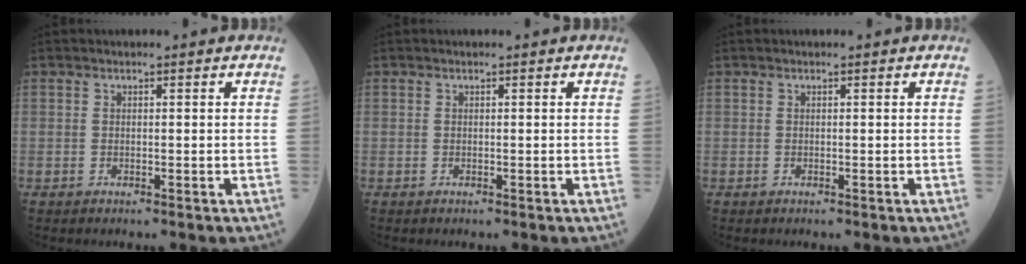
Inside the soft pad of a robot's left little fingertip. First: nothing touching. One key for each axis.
{"total": 0.0}
{"total": 0.0}